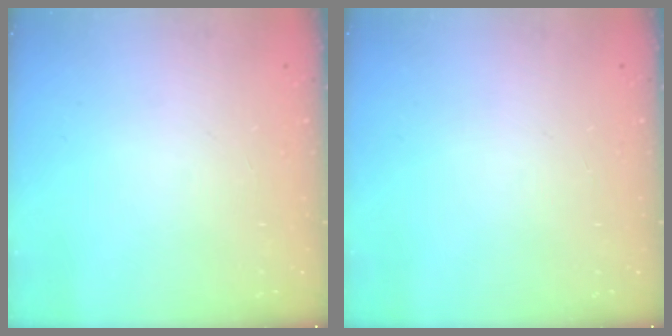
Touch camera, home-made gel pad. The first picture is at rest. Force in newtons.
{"total": 0.0}